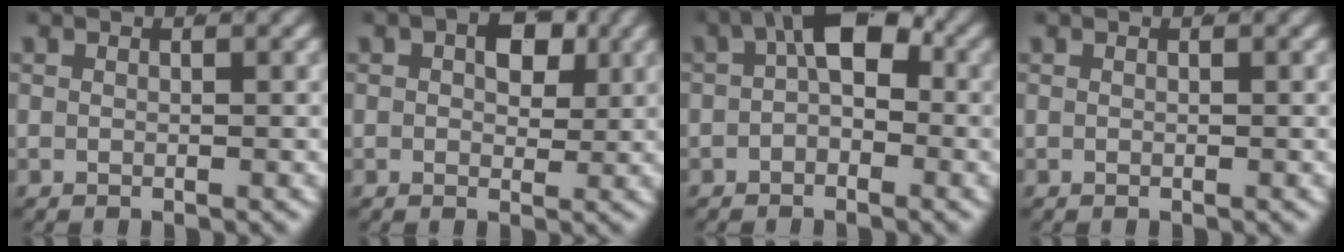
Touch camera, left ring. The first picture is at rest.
{"total": 2.9, "force": [0.7, 1.9, 2.1], "torque": [-0.030, -0.012, 0.014]}
{"total": 4.6, "force": [0.7, 2.3, 3.9], "torque": [-0.064, -0.007, 0.014]}
{"total": 0.0}